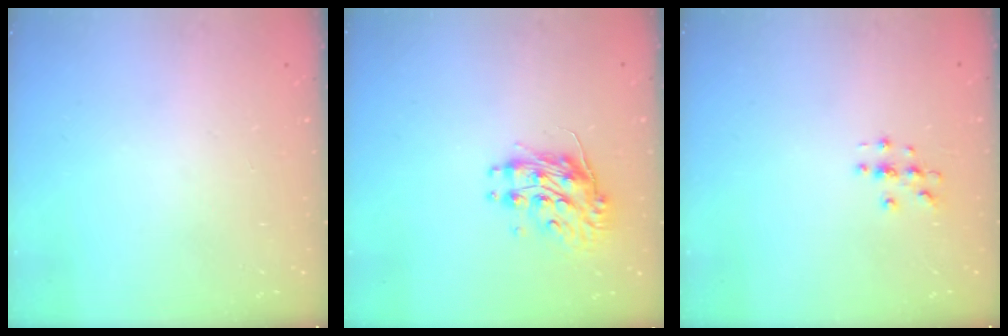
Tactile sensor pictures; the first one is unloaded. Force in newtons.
{"total": 10.4, "press": 10.4, "slide": 0.8}
{"total": 2.9, "press": 2.9, "slide": 0.3}